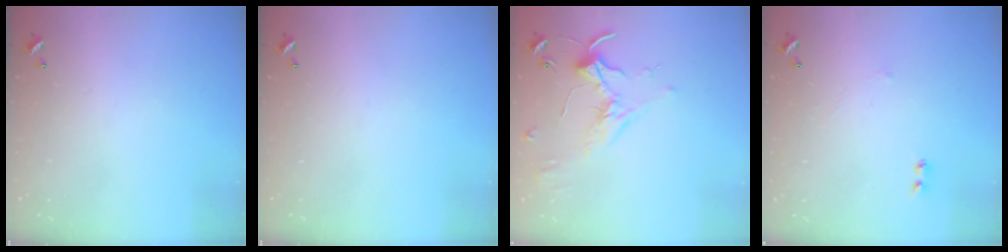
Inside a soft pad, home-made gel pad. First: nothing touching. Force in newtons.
{"total": 0.0}
{"total": 1.6, "press": 1.6, "slide": 0.4}
{"total": 2.9, "press": 2.9, "slide": 0.4}